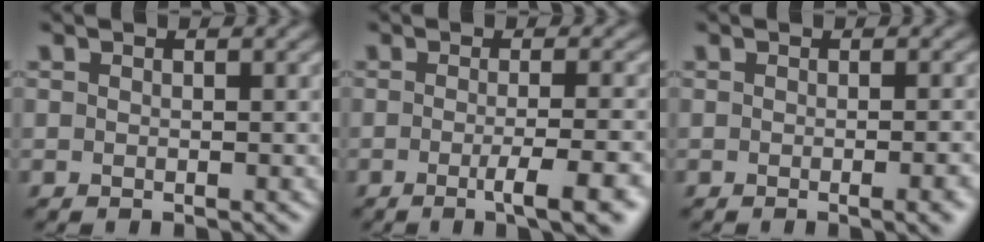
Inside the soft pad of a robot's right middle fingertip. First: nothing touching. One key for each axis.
{"total": 4.7, "fx": -1.5, "fy": 1.0, "fz": 4.4, "tx": -0.056, "ty": -0.005, "tz": -0.025}
{"total": 2.7, "fx": -0.7, "fy": 0.8, "fz": 2.4, "tx": -0.022, "ty": -0.002, "tz": -0.010}